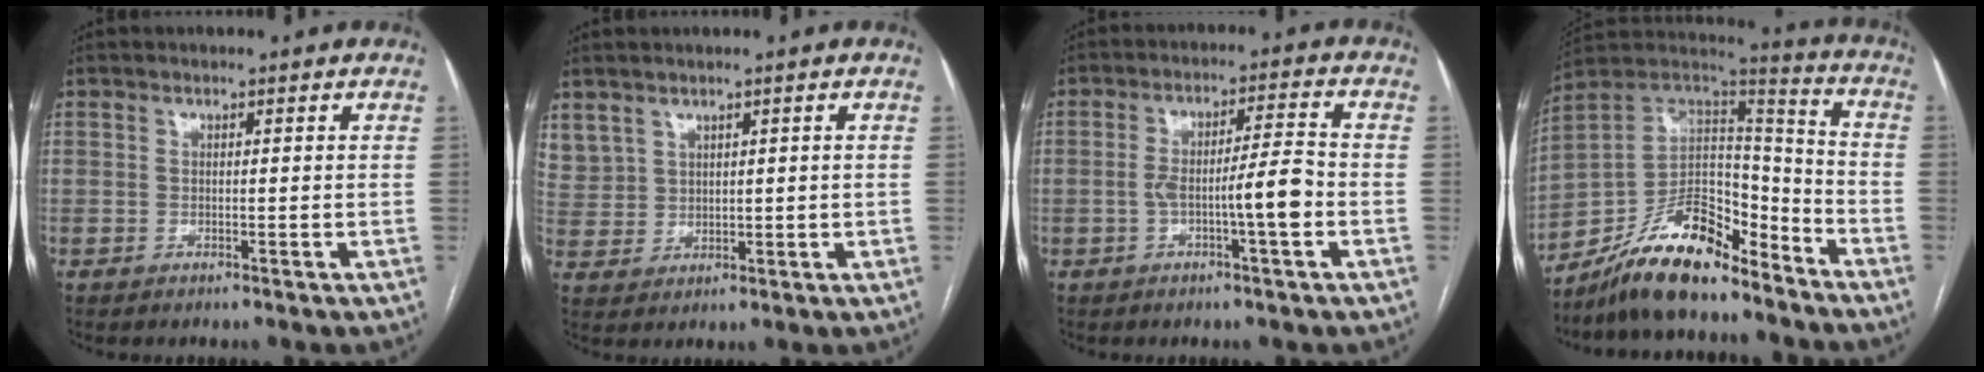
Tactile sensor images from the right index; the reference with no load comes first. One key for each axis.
{"total": 5.4, "fx": 3.6, "fy": 3.5, "fz": 1.8, "tx": -0.054, "ty": 0.013, "tz": 0.094}
{"total": 6.7, "fx": -2.1, "fy": 0.1, "fz": 6.4, "tx": -0.113, "ty": 0.015, "tz": -0.030}
{"total": 16.8, "fx": -12.8, "fy": 5.7, "fz": 9.2, "tx": -0.157, "ty": 0.035, "tz": -0.223}